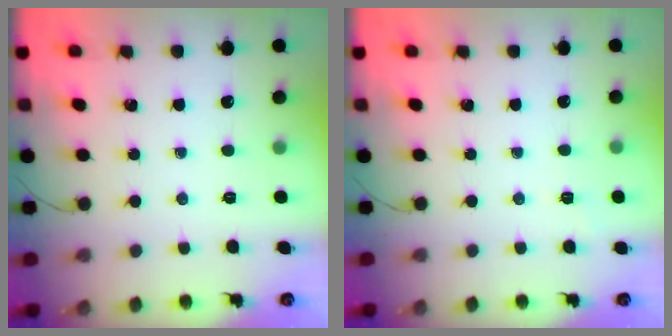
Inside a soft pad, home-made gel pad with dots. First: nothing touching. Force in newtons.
{"total": 1.3, "press": 0.2, "slide": 1.3}